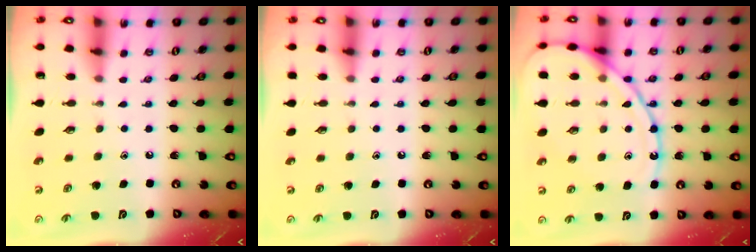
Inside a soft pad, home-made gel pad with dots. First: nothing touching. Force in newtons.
{"total": 3.7, "press": 3.6, "slide": 0.4}
{"total": 15.3, "press": 15.3, "slide": 1.5}